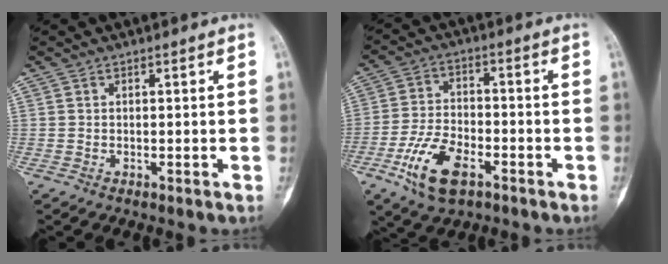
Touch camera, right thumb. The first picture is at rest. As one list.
[{"total": 11.2, "force": [-5.2, 5.8, 8.0], "torque": [-0.152, 0.016, -0.095]}]